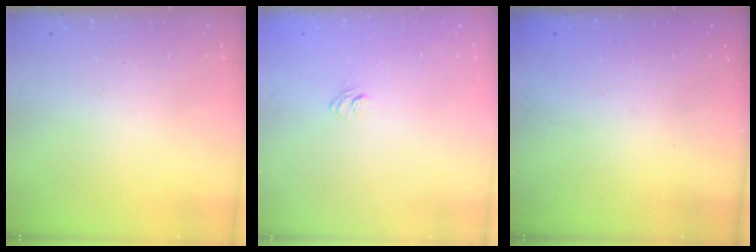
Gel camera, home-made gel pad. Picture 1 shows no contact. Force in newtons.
{"total": 4.3, "press": 4.0, "slide": 1.4}
{"total": 2.5, "press": 2.4, "slide": 0.7}